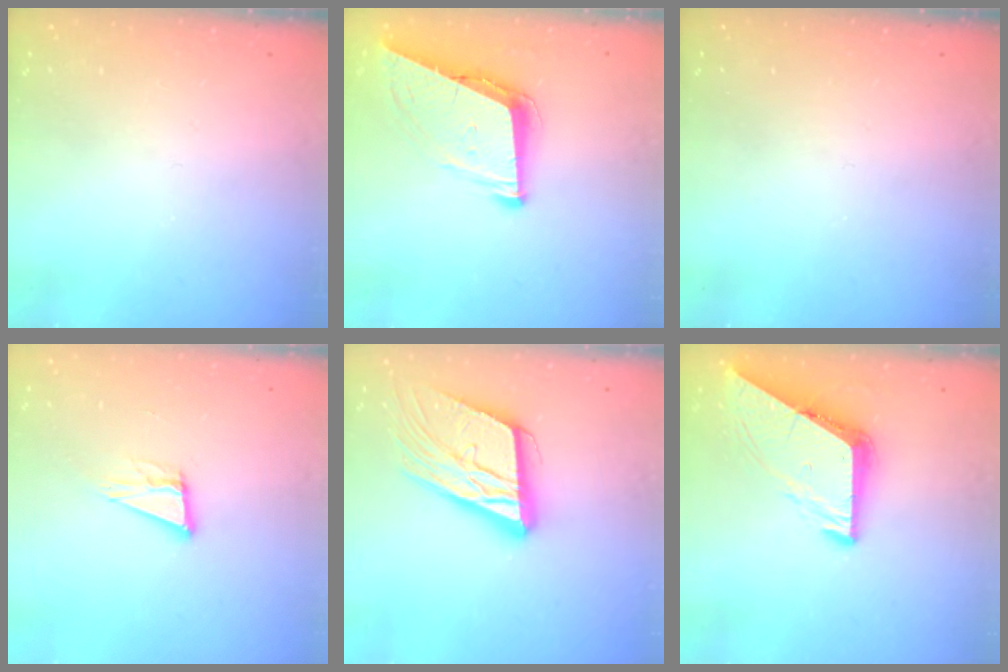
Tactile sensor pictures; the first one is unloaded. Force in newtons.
{"total": 9.2, "press": 8.7, "slide": 2.9}
{"total": 0.0}
{"total": 10.3, "press": 9.7, "slide": 3.3}
{"total": 16.9, "press": 16.5, "slide": 3.6}
{"total": 8.2, "press": 8.2, "slide": 0.6}